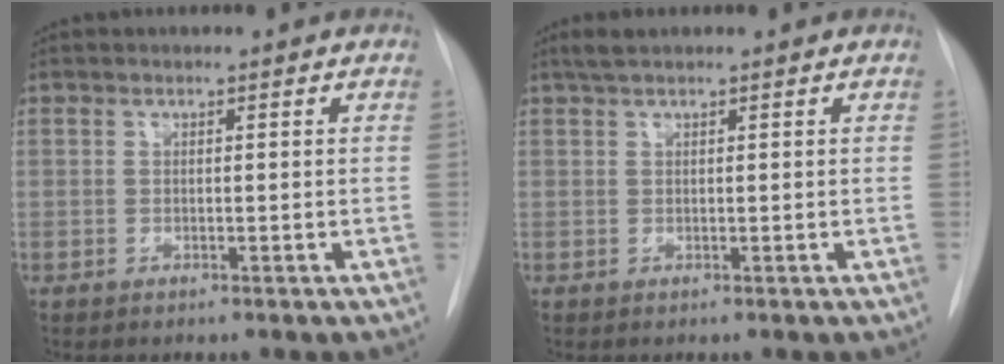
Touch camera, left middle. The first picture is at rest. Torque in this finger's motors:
{"motor_torque": [0.24, -0.19, 0.00, 0.00]}